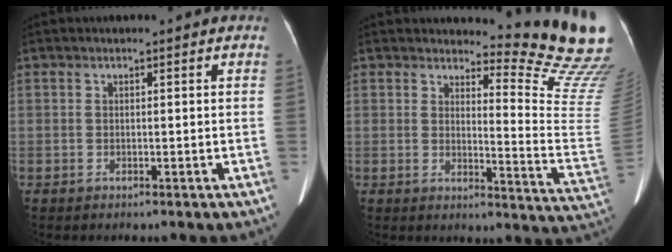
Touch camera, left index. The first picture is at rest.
{"total": 14.9, "force": [14.4, -1.1, 3.7], "torque": [-0.048, -0.156, 0.150]}